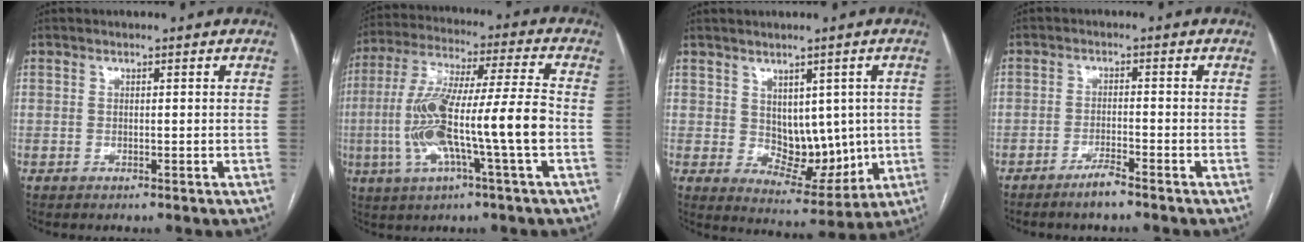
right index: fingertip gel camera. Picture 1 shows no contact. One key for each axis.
{"total": 16.1, "fx": -3.4, "fy": 0.3, "fz": 15.7, "tx": -0.306, "ty": 0.011, "tz": -0.064}
{"total": 8.4, "fx": 0.8, "fy": 5.3, "fz": 6.4, "tx": -0.077, "ty": 0.001, "tz": 0.034}
{"total": 3.1, "fx": -2.5, "fy": 0.0, "fz": 1.8, "tx": -0.036, "ty": -0.002, "tz": -0.049}